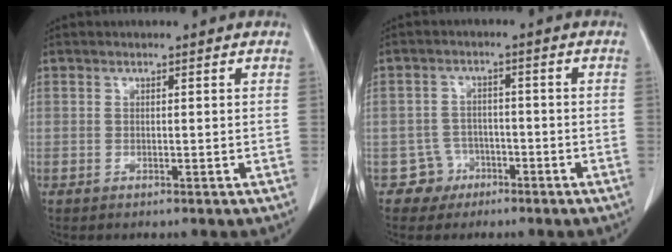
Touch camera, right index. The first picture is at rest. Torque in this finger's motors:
{"motor_torque": [-1.03, 0.52, -1.05, -0.21]}